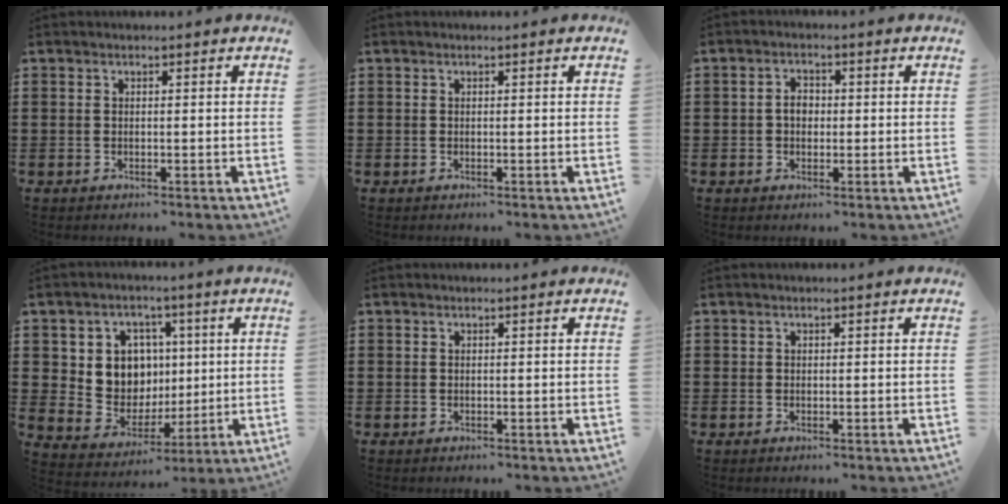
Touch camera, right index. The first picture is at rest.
{"total": 0.0}
{"total": 2.3, "force": [-0.2, 1.5, 1.8], "torque": [-0.034, 0.005, -0.004]}
{"total": 8.2, "force": [1.9, 7.4, 2.7], "torque": [-0.077, -0.002, 0.038]}
{"total": 0.0}
{"total": 0.0}